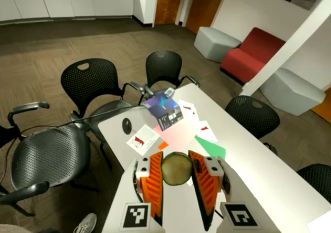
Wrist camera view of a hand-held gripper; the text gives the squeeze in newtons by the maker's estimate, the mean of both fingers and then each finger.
{"total": 15.0, "left": 15.8, "right": 14.2}